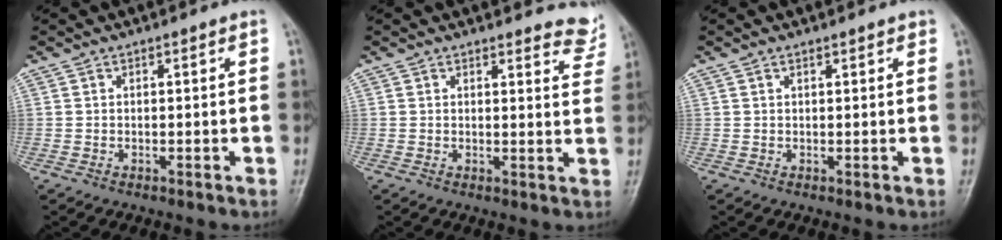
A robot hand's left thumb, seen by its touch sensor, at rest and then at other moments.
{"total": 6.3, "force": [6.0, 1.7, 0.6], "torque": [0.025, -0.042, 0.043]}
{"total": 0.9, "force": [0.7, 0.4, 0.5], "torque": [-0.005, -0.003, 0.008]}